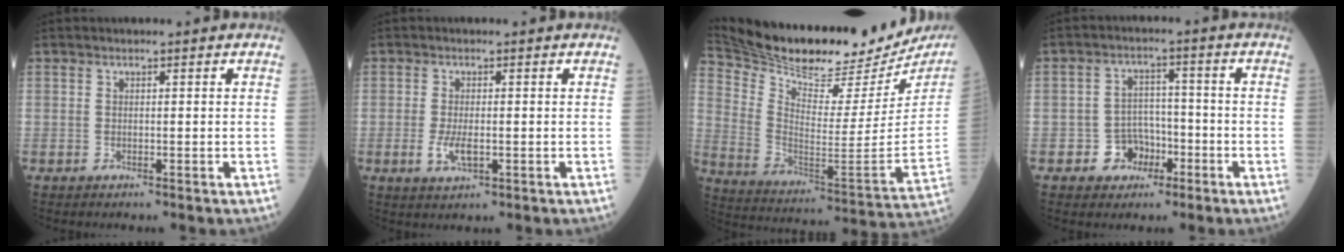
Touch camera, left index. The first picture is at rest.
{"total": 3.3, "force": [-0.8, 1.2, 2.9], "torque": [-0.067, -0.007, -0.013]}
{"total": 28.9, "force": [25.3, 6.1, 12.5], "torque": [-0.225, -0.069, 0.360]}
{"total": 5.1, "force": [-2.5, 4.2, 1.4], "torque": [-0.022, 0.012, -0.037]}